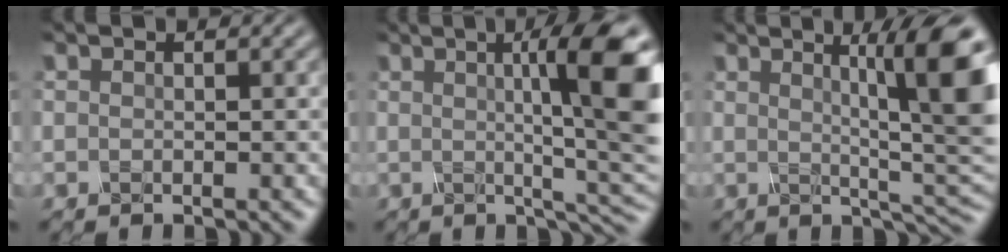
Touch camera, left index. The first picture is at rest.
{"total": 10.7, "force": [1.4, 2.1, 10.4], "torque": [-0.117, 0.003, 0.026]}
{"total": 10.2, "force": [2.4, 1.9, 9.7], "torque": [-0.100, 0.009, 0.039]}